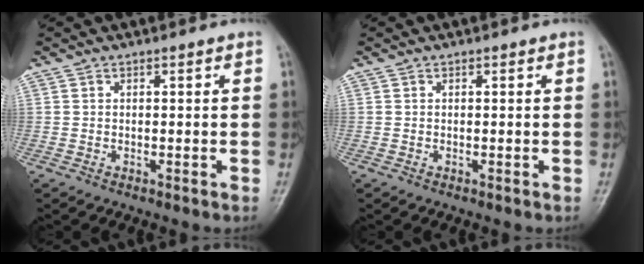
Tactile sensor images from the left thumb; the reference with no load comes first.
{"total": 0.0}